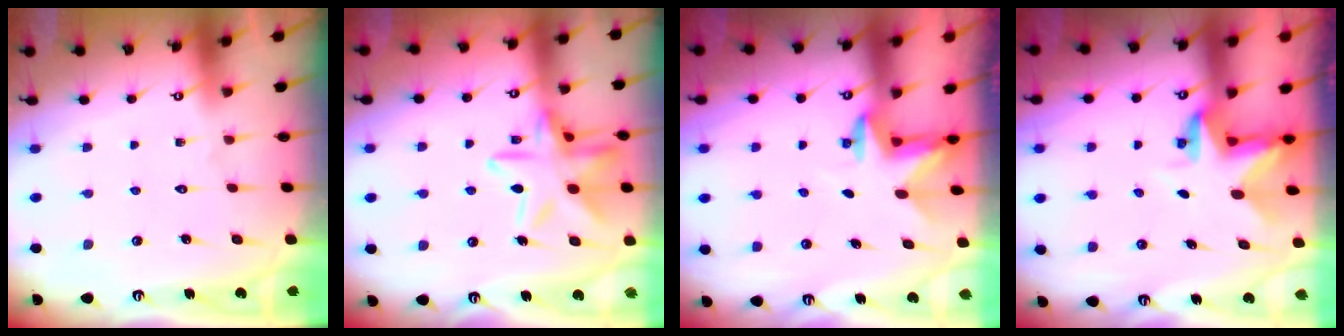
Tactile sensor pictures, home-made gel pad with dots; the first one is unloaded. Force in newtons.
{"total": 17.4, "press": 17.3, "slide": 1.2}
{"total": 3.0, "press": 2.9, "slide": 0.7}
{"total": 3.3, "press": 3.3, "slide": 0.2}